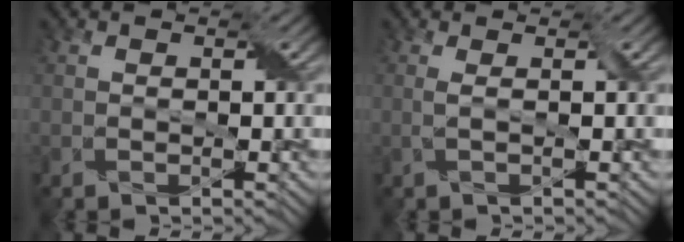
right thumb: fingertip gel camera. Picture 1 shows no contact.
{"total": 1.4, "force": [0.0, 0.3, 1.3], "torque": [-0.025, 0.005, -0.006]}